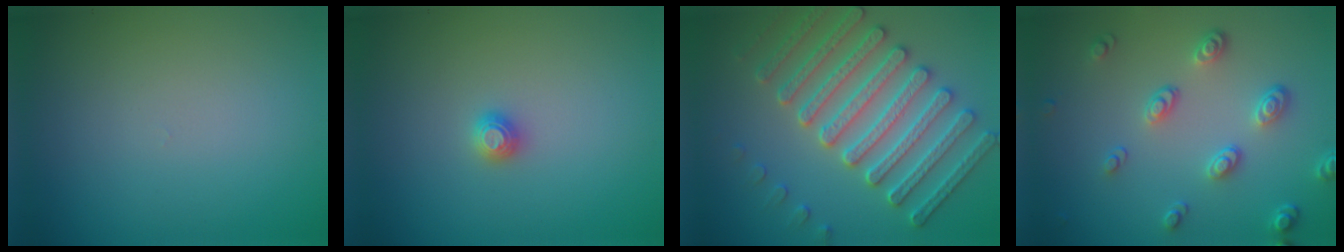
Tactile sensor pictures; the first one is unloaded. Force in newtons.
{"total": 1.1, "press": 1.1, "slide": 0.1}
{"total": 6.4, "press": 5.9, "slide": 2.4}
{"total": 3.7, "press": 2.8, "slide": 2.3}